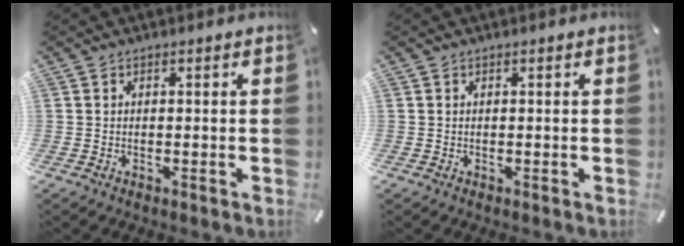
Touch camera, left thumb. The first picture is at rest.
{"total": 0.0}